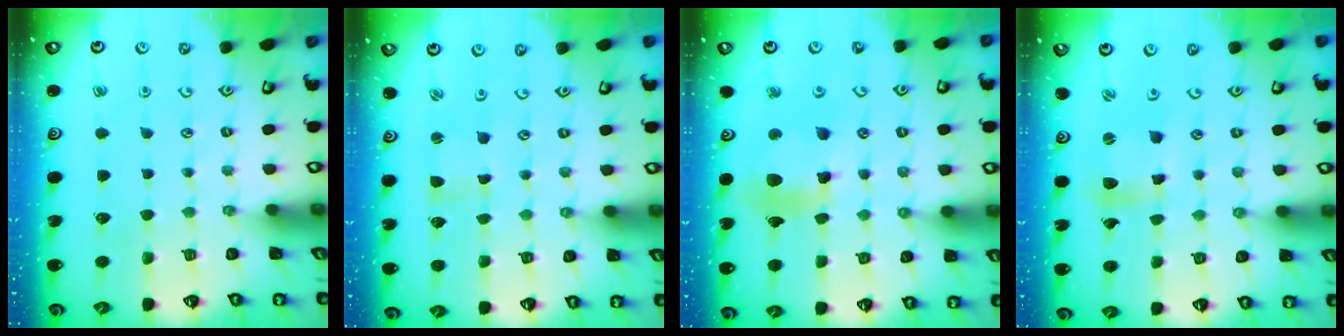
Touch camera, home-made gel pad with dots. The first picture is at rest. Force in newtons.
{"total": 1.1, "press": 1.0, "slide": 0.2}
{"total": 12.1, "press": 12.0, "slide": 1.4}
{"total": 6.7, "press": 6.6, "slide": 1.1}